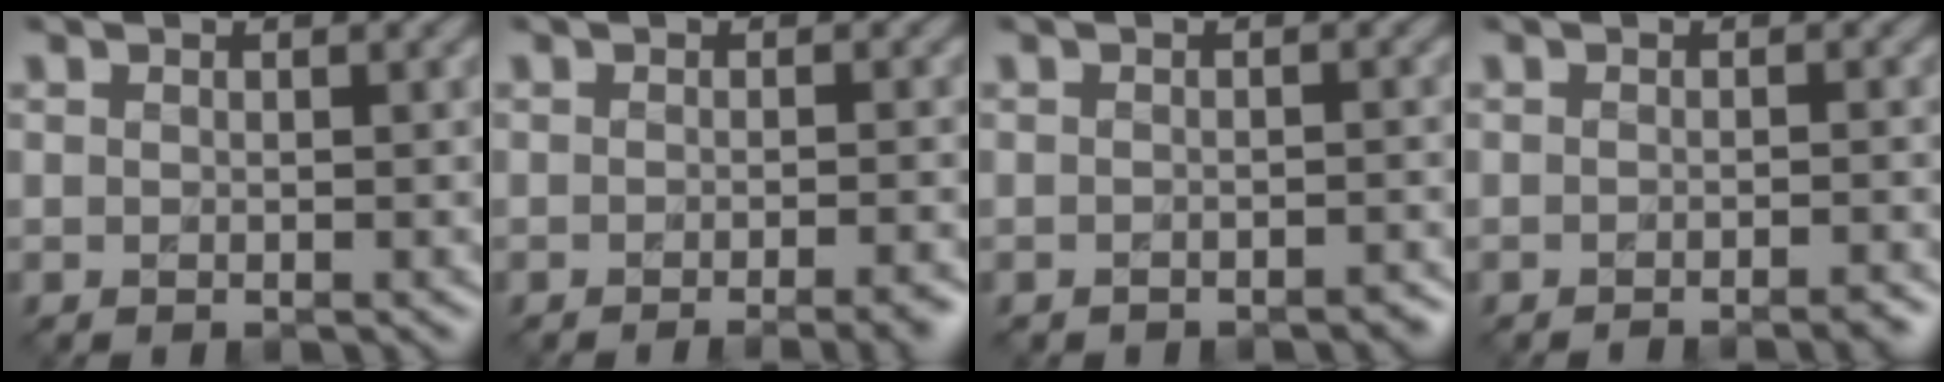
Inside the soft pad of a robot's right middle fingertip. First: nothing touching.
{"total": 3.8, "force": [-2.5, 0.9, 2.8], "torque": [-0.024, 0.007, -0.030]}
{"total": 1.4, "force": [-1.2, 0.5, 0.4], "torque": [-0.005, 0.001, -0.015]}
{"total": 2.0, "force": [-1.7, 0.3, 1.1], "torque": [-0.003, 0.000, -0.026]}